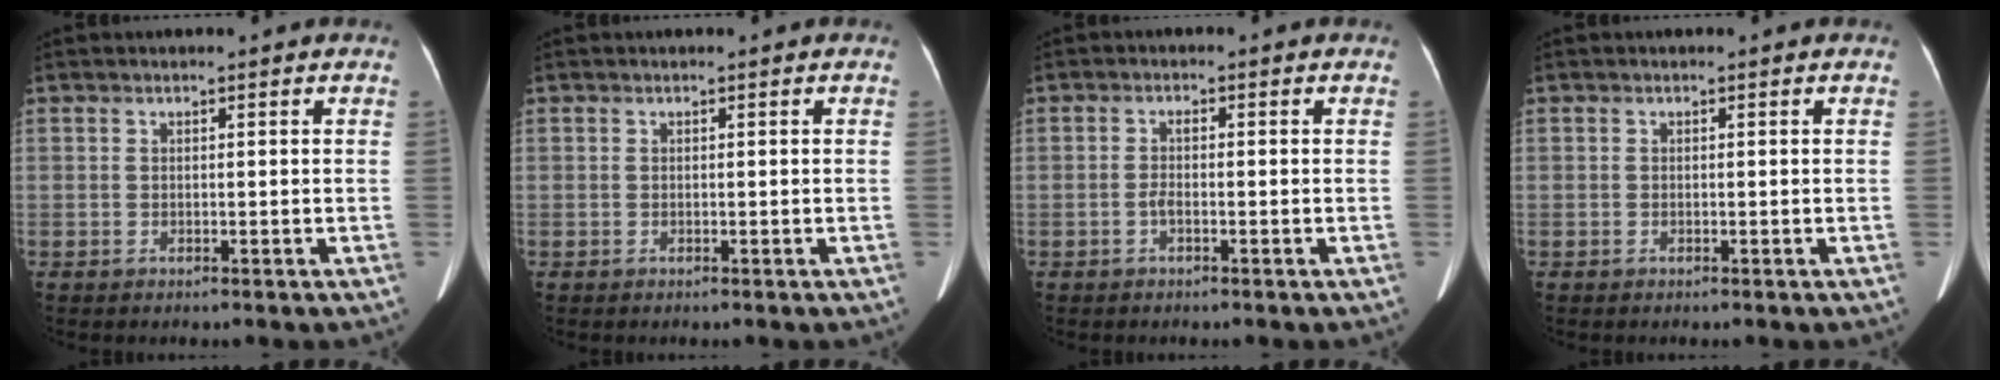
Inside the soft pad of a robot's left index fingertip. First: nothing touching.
{"total": 0.0}
{"total": 1.5, "force": [-0.7, 0.3, 1.2], "torque": [-0.022, 0.000, -0.013]}
{"total": 0.0}